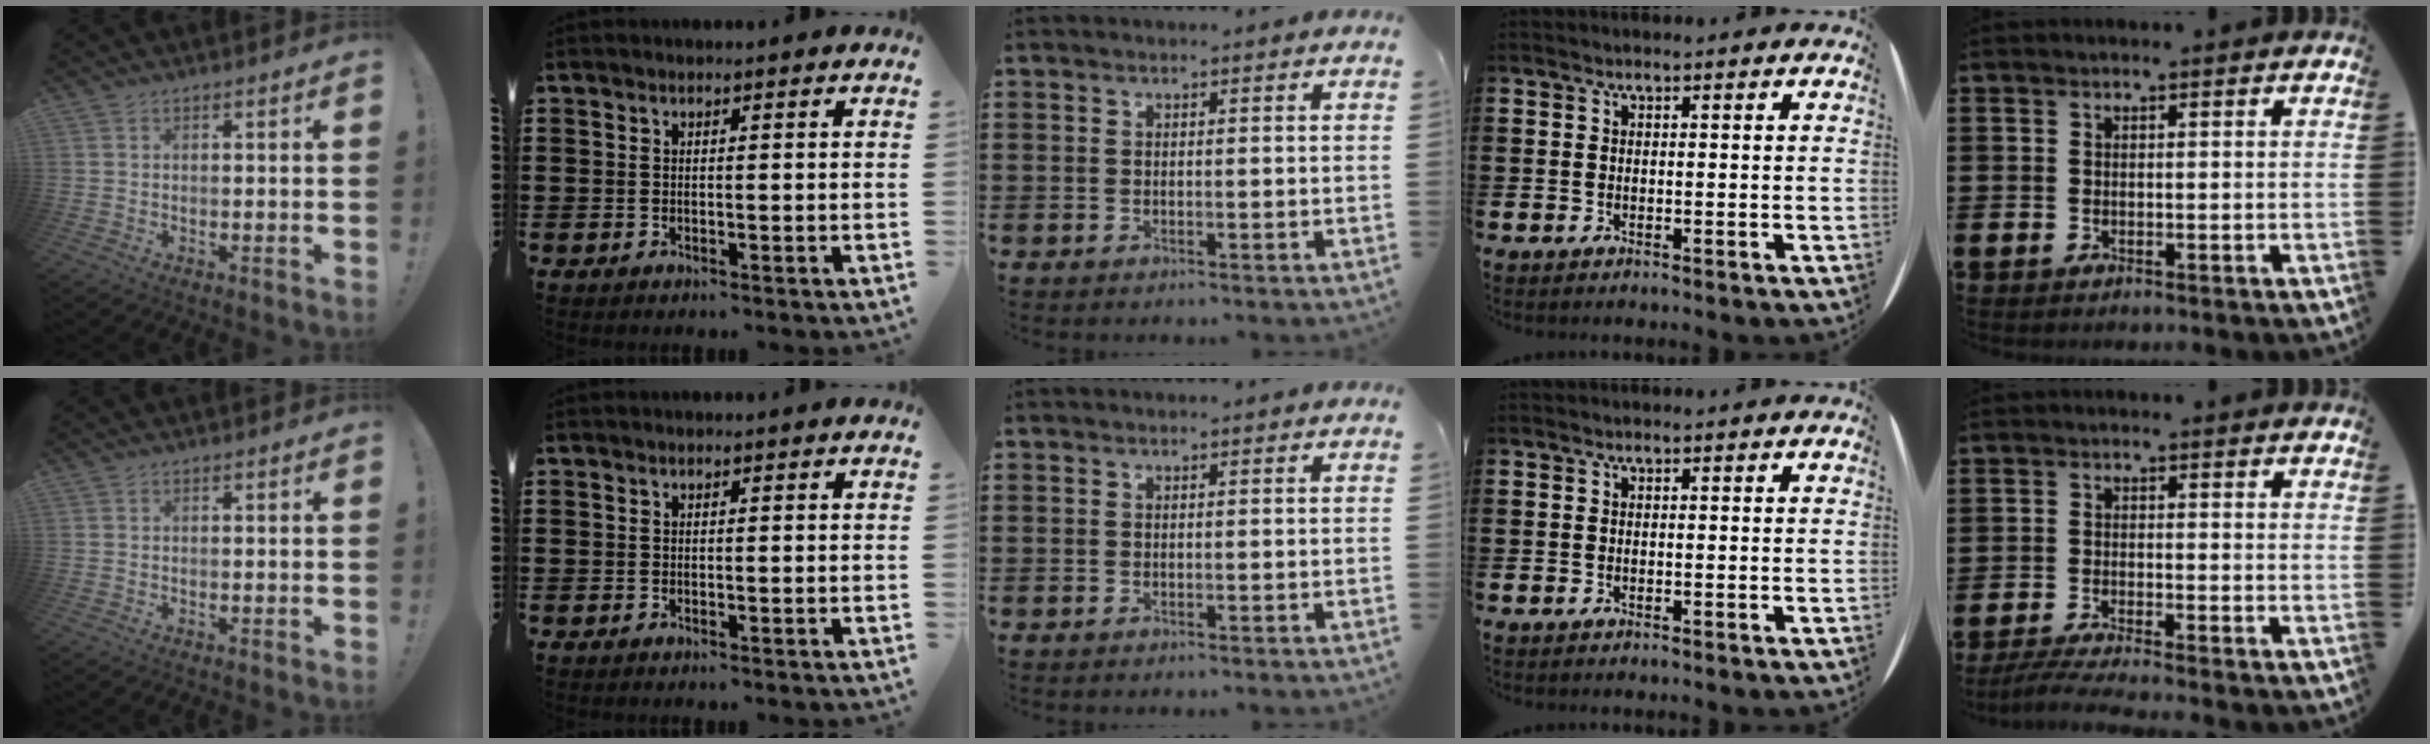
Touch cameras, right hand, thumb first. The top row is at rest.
{"little": {"total": 2.7, "force": [-2.2, -0.1, 1.5], "torque": [-0.023, -0.002, -0.040]}}